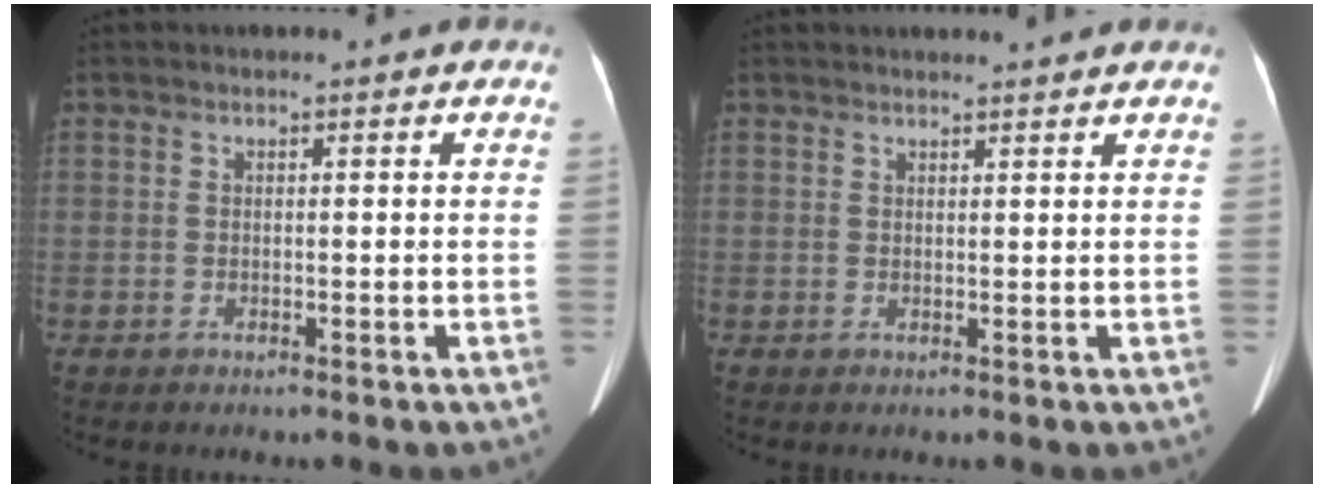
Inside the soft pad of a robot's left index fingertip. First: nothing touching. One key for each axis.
{"total": 2.5, "fx": 2.4, "fy": -0.3, "fz": 0.7, "tx": -0.010, "ty": 0.009, "tz": 0.032}